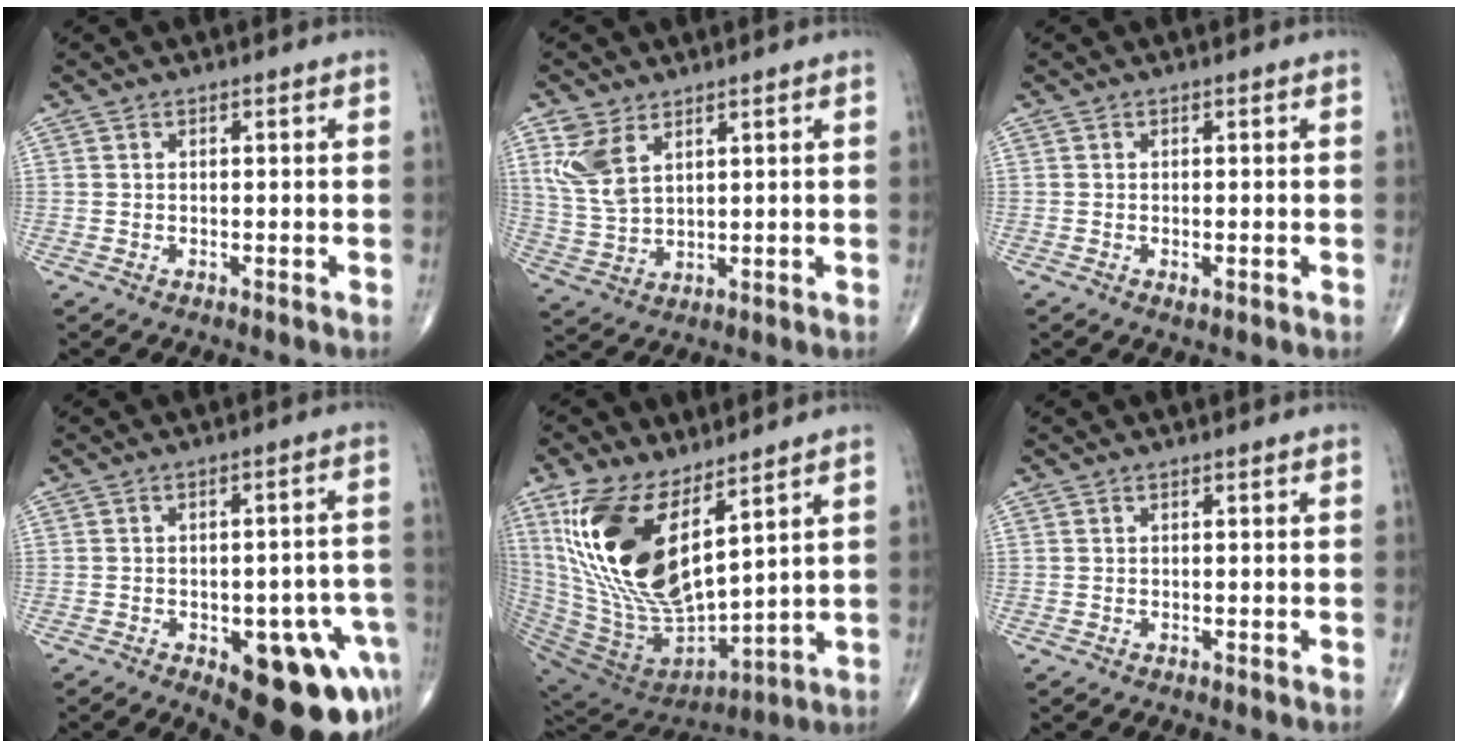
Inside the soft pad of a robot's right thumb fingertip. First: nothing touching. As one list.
[{"total": 7.9, "force": [3.9, 4.4, 5.3], "torque": [-0.110, -0.010, 0.090]}, {"total": 1.2, "force": [-0.5, 0.5, 1.0], "torque": [-0.015, -0.001, -0.007]}, {"total": 18.6, "force": [-7.6, 8.4, 14.8], "torque": [-0.112, 0.036, -0.079]}, {"total": 21.6, "force": [9.6, 9.0, 17.1], "torque": [-0.336, -0.062, 0.205]}, {"total": 0.0}]